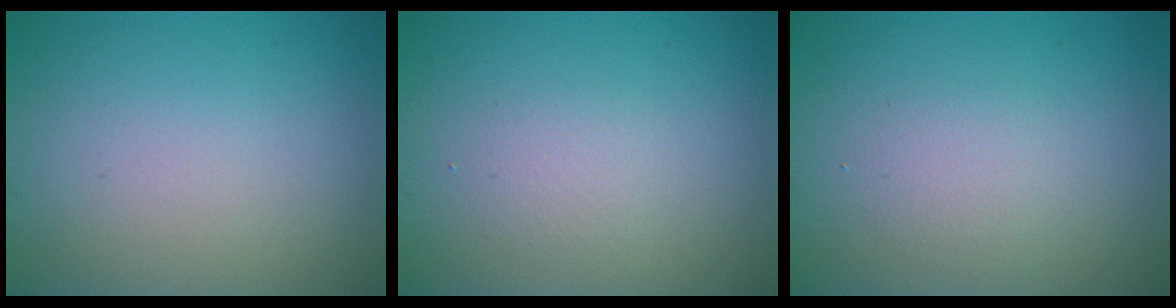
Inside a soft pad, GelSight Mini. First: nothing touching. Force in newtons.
{"total": 1.3, "press": 1.3, "slide": 0.1}
{"total": 1.6, "press": 1.6, "slide": 0.0}